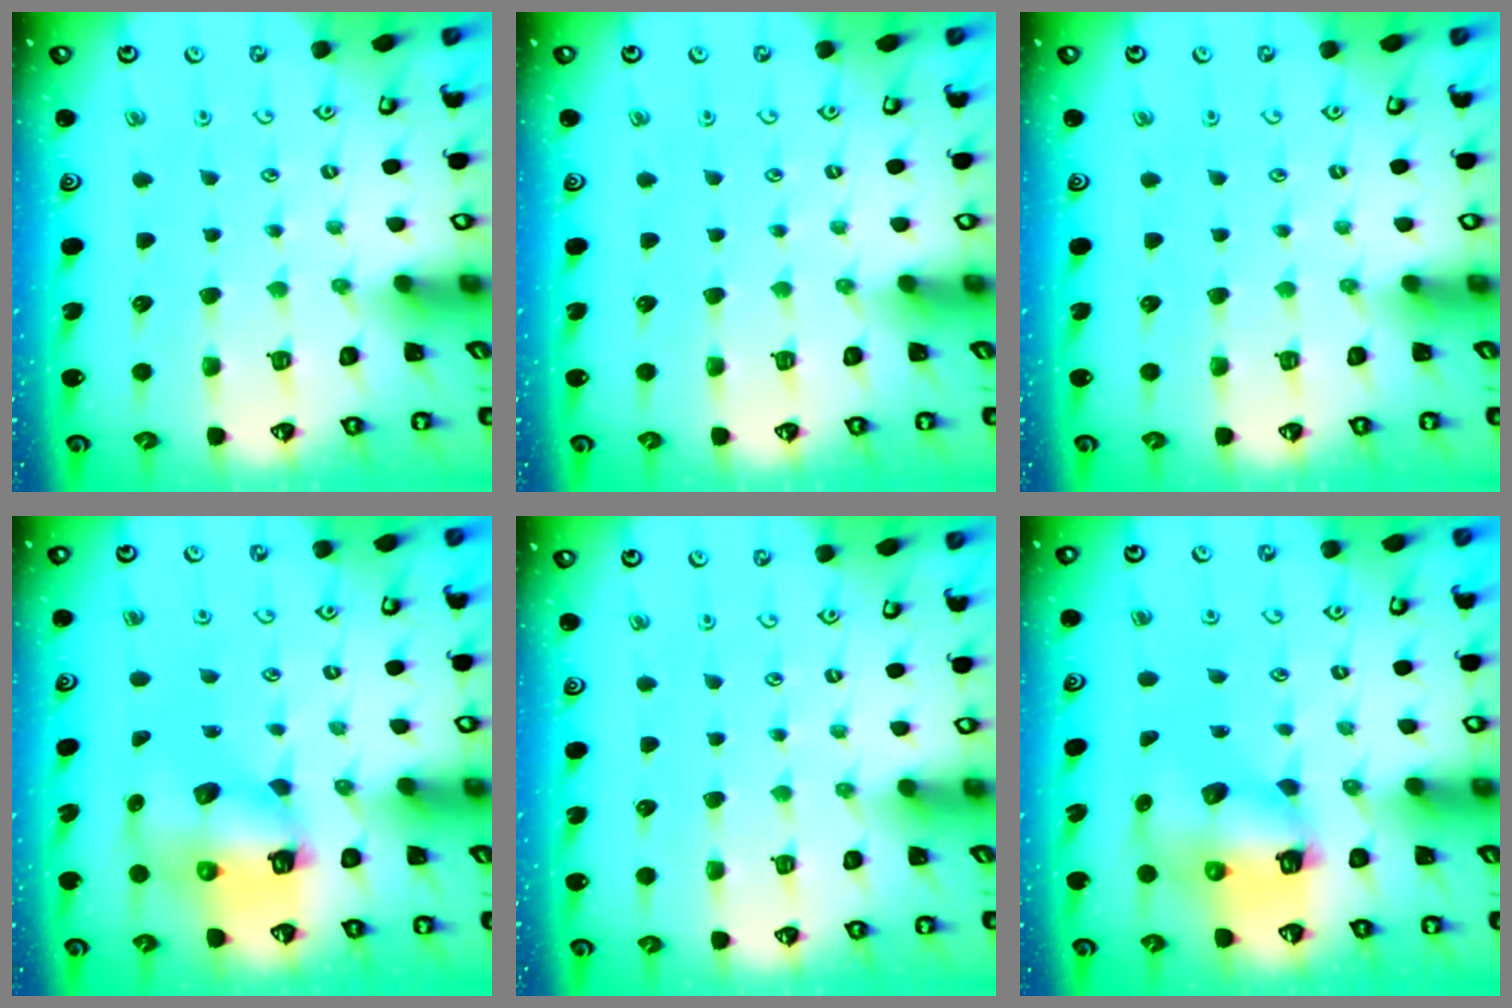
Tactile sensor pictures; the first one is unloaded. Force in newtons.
{"total": 0.0}
{"total": 0.0}
{"total": 8.9, "press": 8.9, "slide": 1.1}
{"total": 0.0}
{"total": 8.9, "press": 8.9, "slide": 1.1}